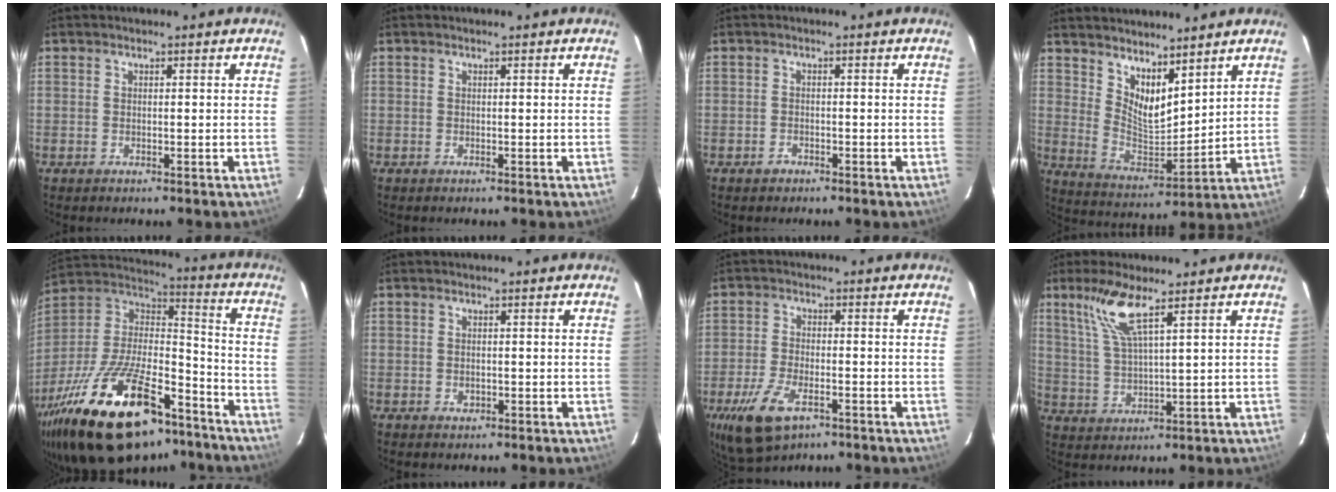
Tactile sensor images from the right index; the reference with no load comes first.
{"total": 0.0}
{"total": 1.3, "force": [-0.9, 0.9, 0.3], "torque": [-0.004, 0.004, -0.015]}
{"total": 10.1, "force": [7.5, 3.8, 5.7], "torque": [-0.096, -0.011, 0.144]}
{"total": 34.5, "force": [-23.0, 13.8, 21.7], "torque": [-0.417, -0.016, -0.353]}
{"total": 1.1, "force": [-0.3, 0.9, 0.6], "torque": [-0.009, 0.001, -0.004]}
{"total": 10.9, "force": [-5.8, 5.2, 7.6], "torque": [-0.175, -0.020, -0.105]}
{"total": 7.8, "force": [4.8, 0.9, 6.0], "torque": [-0.133, 0.002, 0.103]}